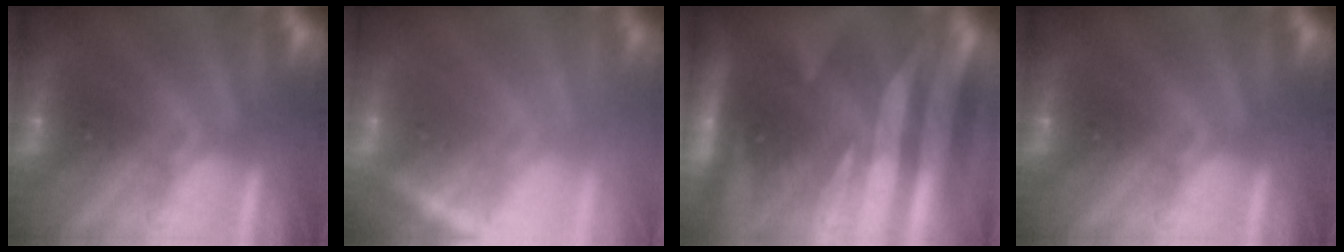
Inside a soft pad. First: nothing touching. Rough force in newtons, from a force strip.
{"total": 2.3}
{"total": 3.1}
{"total": 0.0}